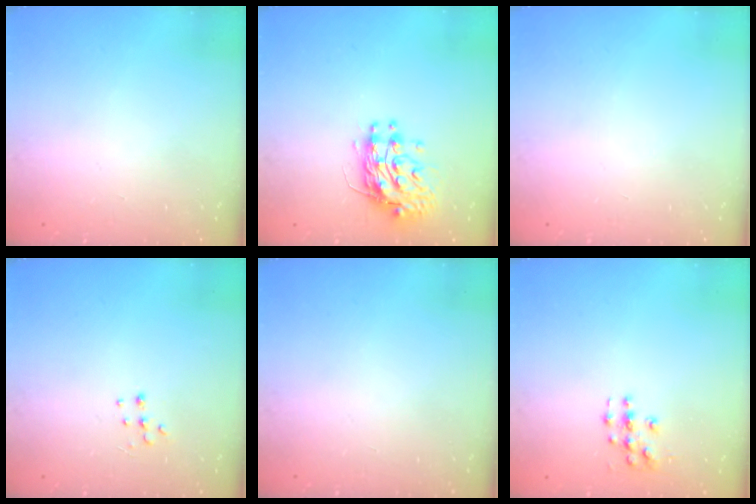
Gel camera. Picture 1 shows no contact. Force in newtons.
{"total": 10.8, "press": 10.7, "slide": 0.9}
{"total": 0.0}
{"total": 5.2, "press": 5.2, "slide": 0.7}
{"total": 0.0}
{"total": 3.9, "press": 3.9, "slide": 0.2}